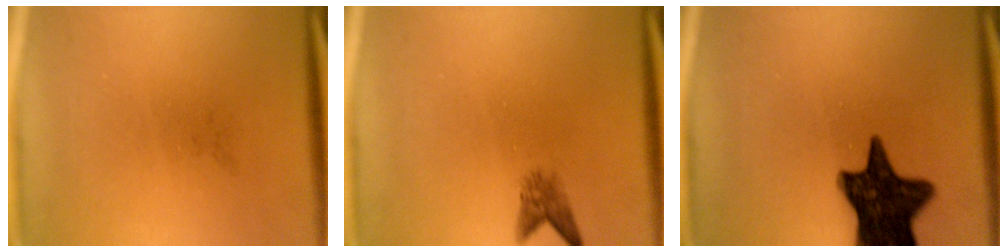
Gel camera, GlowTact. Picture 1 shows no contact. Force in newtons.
{"total": 2.0}
{"total": 15.0}